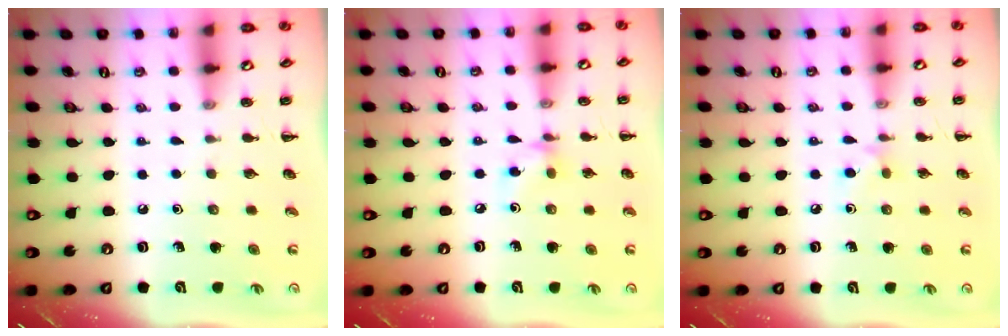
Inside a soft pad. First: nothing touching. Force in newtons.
{"total": 5.9, "press": 5.7, "slide": 1.5}
{"total": 4.4, "press": 4.0, "slide": 1.8}